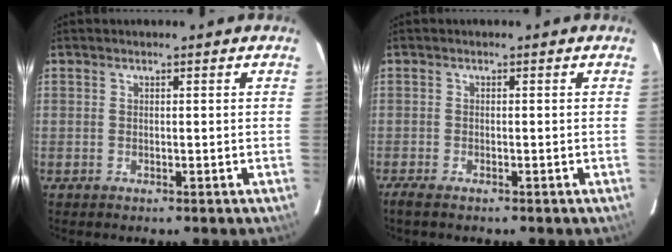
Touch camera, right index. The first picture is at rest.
{"total": 2.8, "force": [-2.2, 0.6, 1.6], "torque": [-0.025, -0.008, -0.030]}